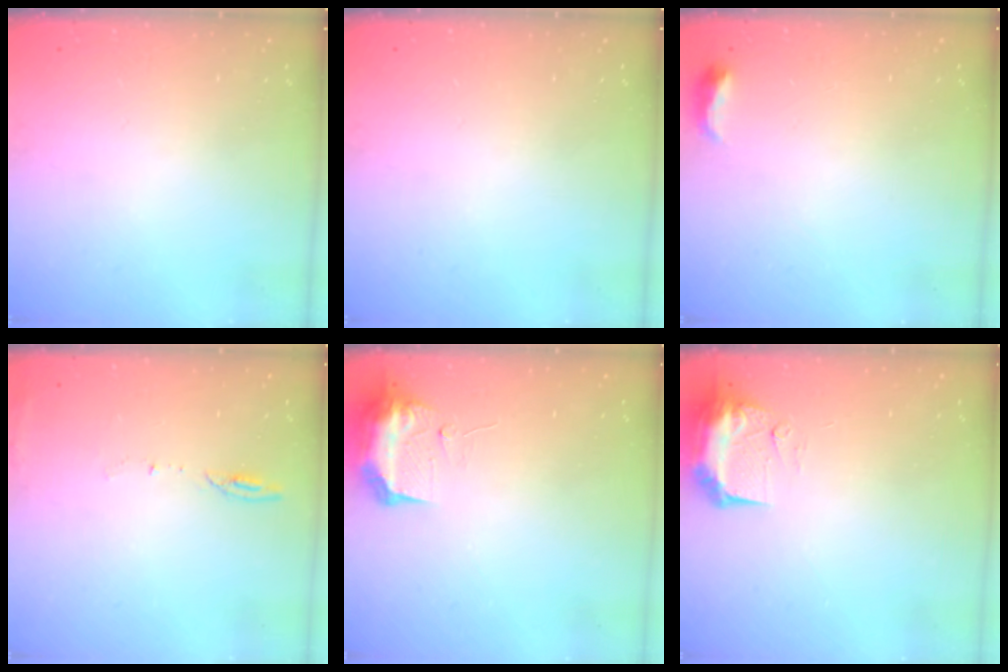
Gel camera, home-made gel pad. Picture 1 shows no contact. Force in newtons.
{"total": 0.0}
{"total": 3.9, "press": 3.8, "slide": 0.9}
{"total": 6.0, "press": 5.9, "slide": 0.9}
{"total": 9.6, "press": 9.6, "slide": 0.3}
{"total": 9.2, "press": 9.1, "slide": 0.9}